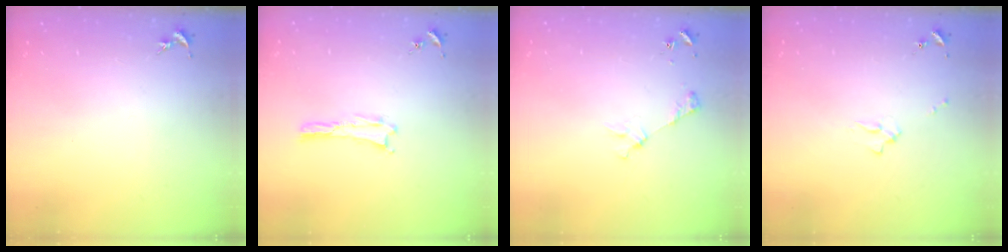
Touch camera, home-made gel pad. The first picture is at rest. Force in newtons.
{"total": 0.0}
{"total": 3.3, "press": 3.3, "slide": 0.3}
{"total": 1.7, "press": 1.6, "slide": 0.2}